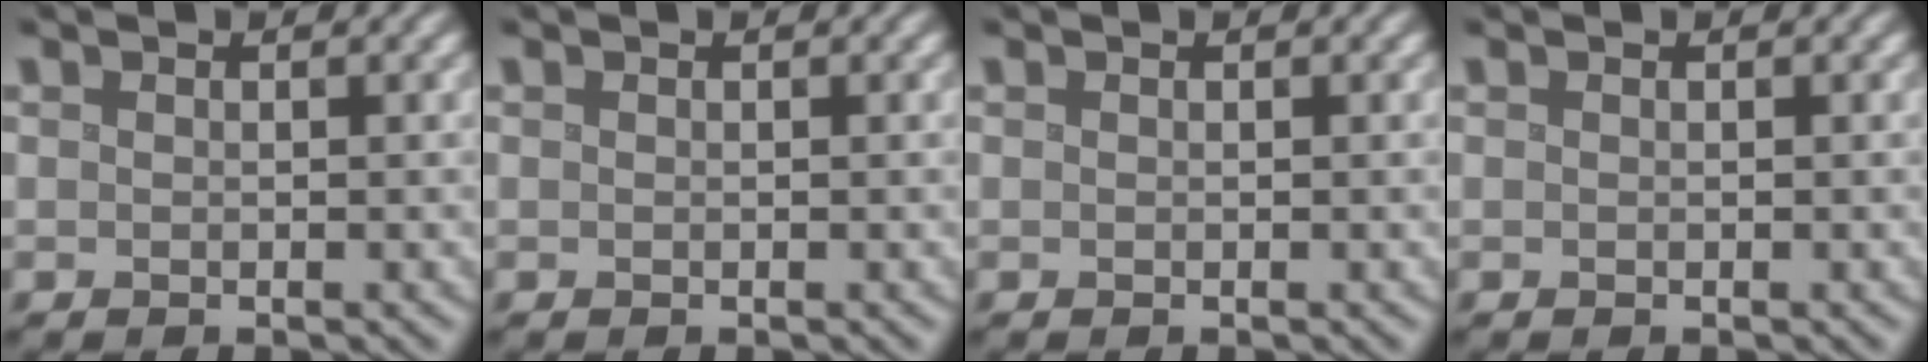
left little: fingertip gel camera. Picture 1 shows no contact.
{"total": 0.0}
{"total": 0.0}
{"total": 0.0}